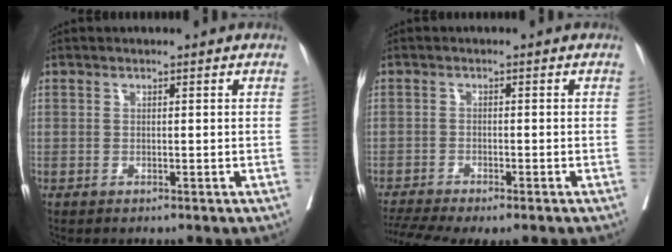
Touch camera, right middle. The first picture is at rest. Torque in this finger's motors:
{"motor_torque": [1.10, -1.04, 0.23, 0.12]}